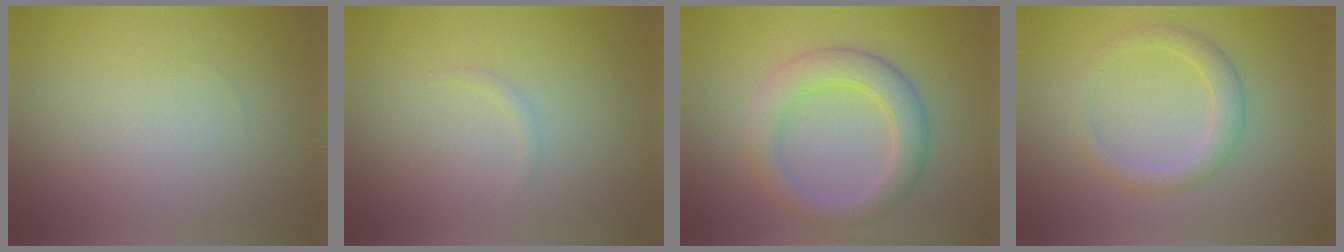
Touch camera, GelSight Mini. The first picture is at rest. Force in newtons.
{"total": 0.5, "press": 0.5, "slide": 0.1}
{"total": 4.5, "press": 4.5, "slide": 0.1}
{"total": 2.5, "press": 2.5, "slide": 0.2}